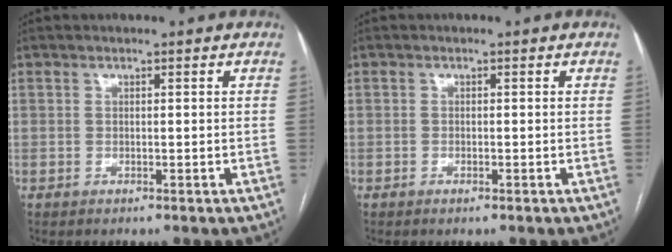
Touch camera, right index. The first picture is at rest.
{"total": 0.6, "force": [-0.5, 0.1, 0.4], "torque": [-0.005, 0.000, -0.006]}